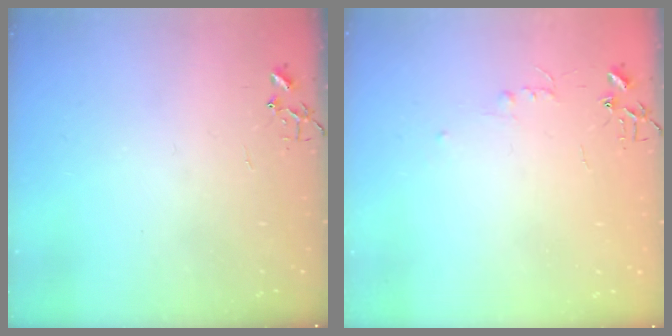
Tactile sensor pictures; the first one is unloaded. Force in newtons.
{"total": 4.4, "press": 4.4, "slide": 0.5}